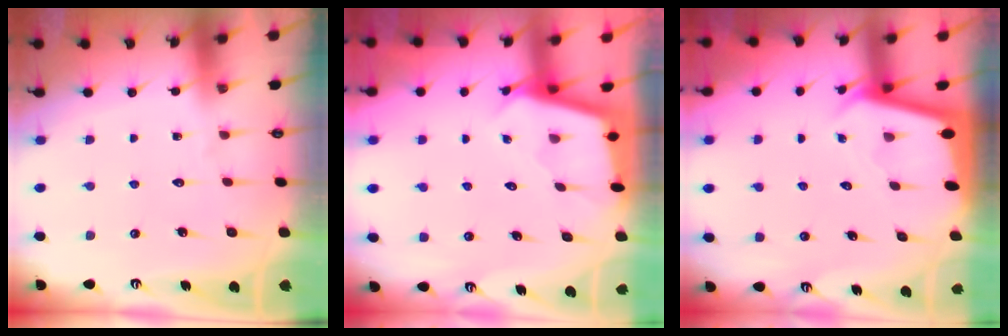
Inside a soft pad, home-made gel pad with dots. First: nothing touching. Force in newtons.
{"total": 2.4, "press": 2.4, "slide": 0.2}
{"total": 2.0, "press": 2.0, "slide": 0.1}